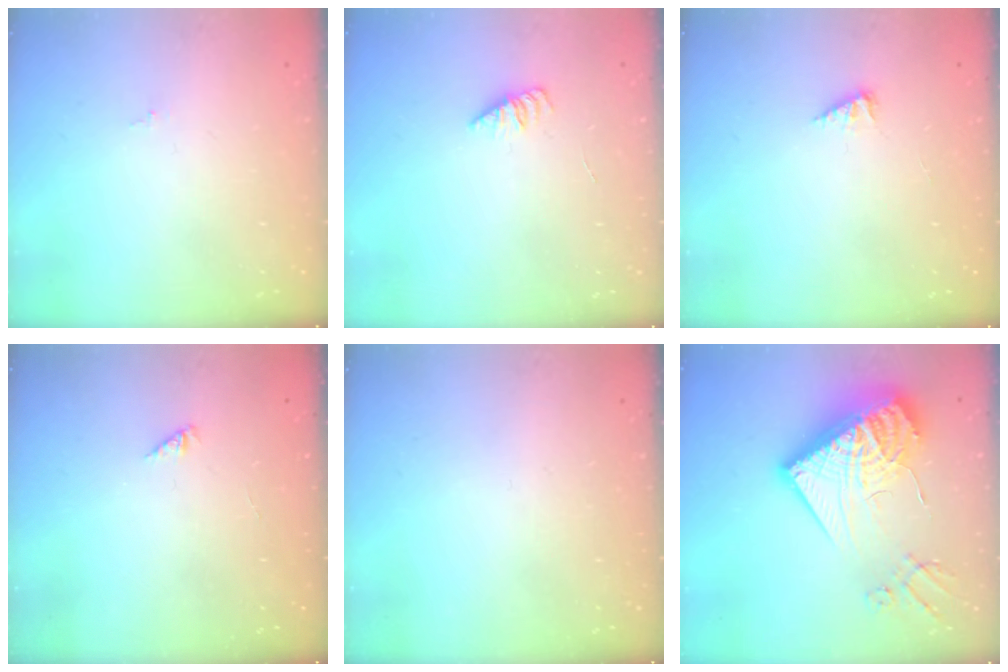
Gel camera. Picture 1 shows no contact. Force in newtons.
{"total": 1.9, "press": 1.9, "slide": 0.4}
{"total": 2.2, "press": 2.2, "slide": 0.2}
{"total": 0.0}
{"total": 0.0}
{"total": 26.4, "press": 26.3, "slide": 2.2}